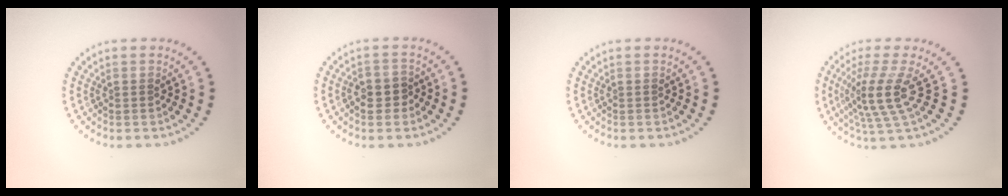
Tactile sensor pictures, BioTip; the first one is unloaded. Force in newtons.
{"total": 1.9, "press": 1.7, "slide": 0.7}
{"total": 0.0}
{"total": 4.2, "press": 3.0, "slide": 2.9}